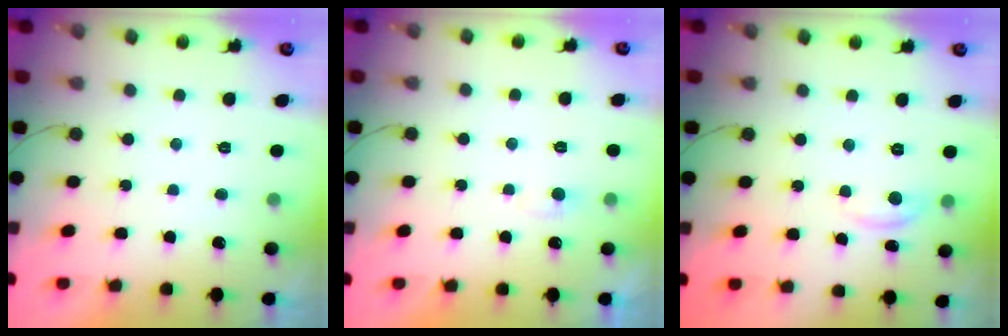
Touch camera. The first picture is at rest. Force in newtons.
{"total": 2.7, "press": 2.7, "slide": 0.2}
{"total": 3.9, "press": 3.9, "slide": 0.3}